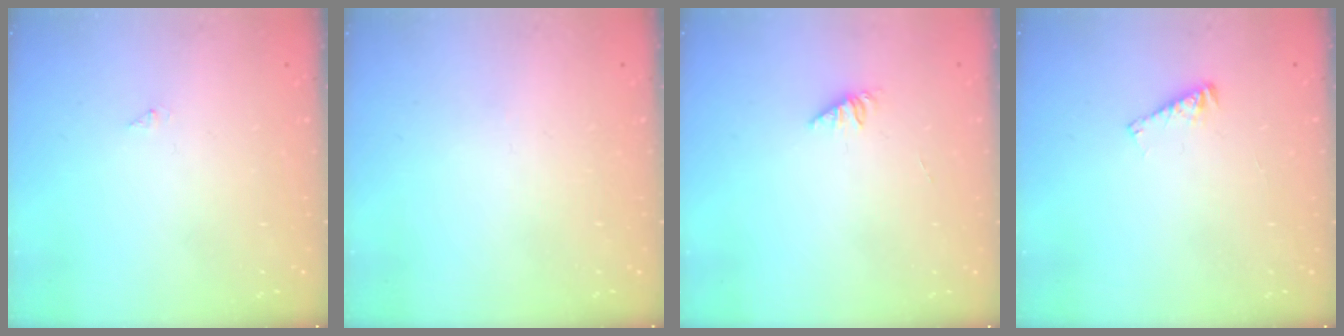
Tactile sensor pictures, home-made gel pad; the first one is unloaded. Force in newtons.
{"total": 0.0}
{"total": 1.1, "press": 1.0, "slide": 0.3}
{"total": 3.8, "press": 3.8, "slide": 0.3}